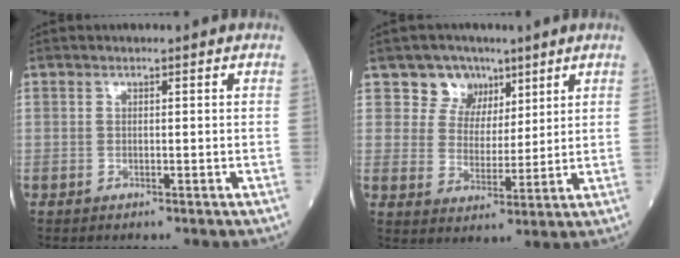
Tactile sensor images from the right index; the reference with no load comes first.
{"total": 6.5, "force": [4.0, 5.1, 0.7], "torque": [-0.010, 0.009, 0.070]}